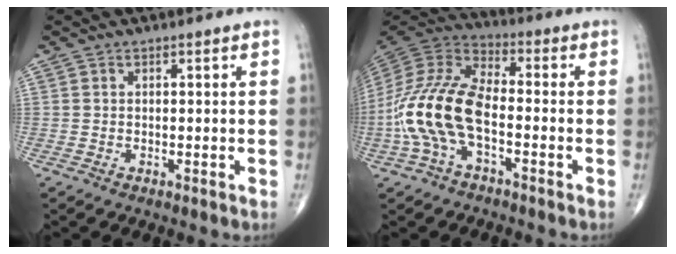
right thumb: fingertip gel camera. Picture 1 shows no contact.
{"total": 16.8, "force": [-4.1, 8.3, 14.0], "torque": [-0.295, 0.036, -0.083]}